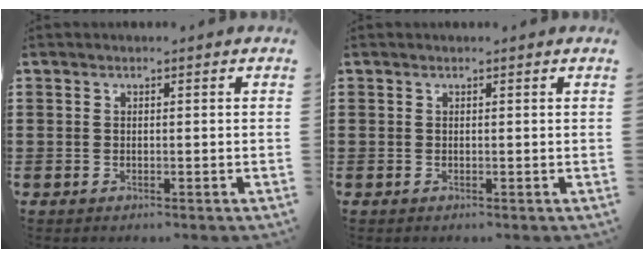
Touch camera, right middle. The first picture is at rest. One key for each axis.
{"total": 0.0}